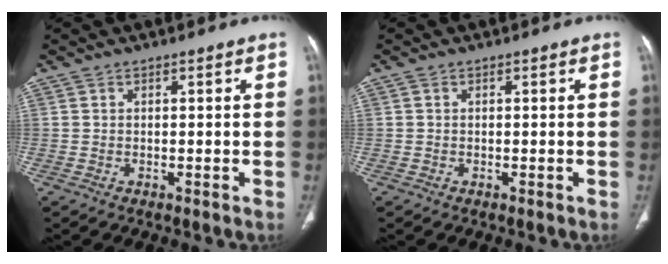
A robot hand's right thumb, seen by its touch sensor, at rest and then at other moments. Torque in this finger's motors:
{"motor_torque": [-0.29, 0.02, -0.24, 0.24, -0.06]}